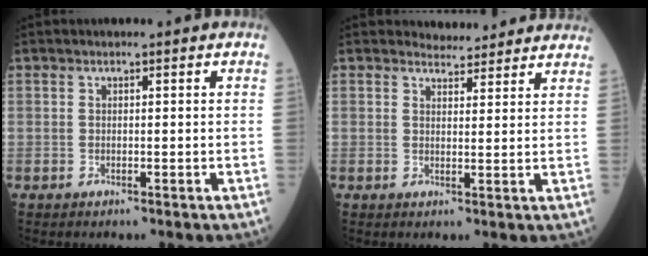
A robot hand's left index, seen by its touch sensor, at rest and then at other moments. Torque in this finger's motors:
{"motor_torque": [-0.26, -0.26, -1.05, -0.18]}